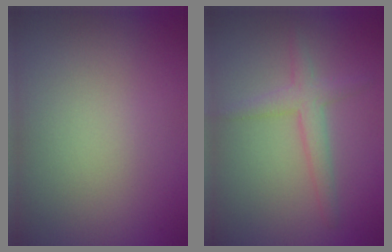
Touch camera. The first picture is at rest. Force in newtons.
{"total": 2.4, "press": 2.4, "slide": 0.2}